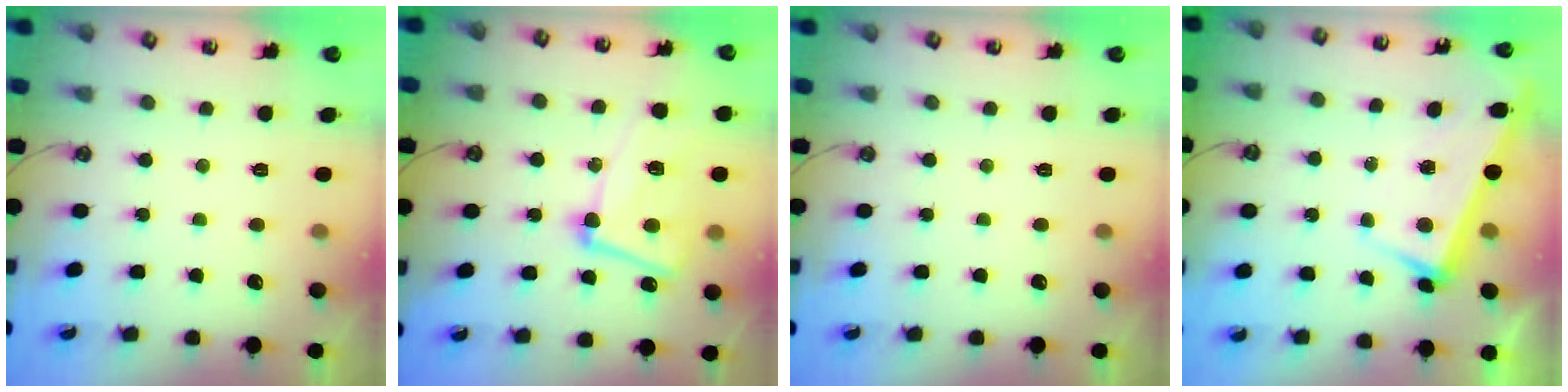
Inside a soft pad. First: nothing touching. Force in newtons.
{"total": 14.7, "press": 14.5, "slide": 2.0}
{"total": 0.0}
{"total": 3.3, "press": 3.1, "slide": 1.1}